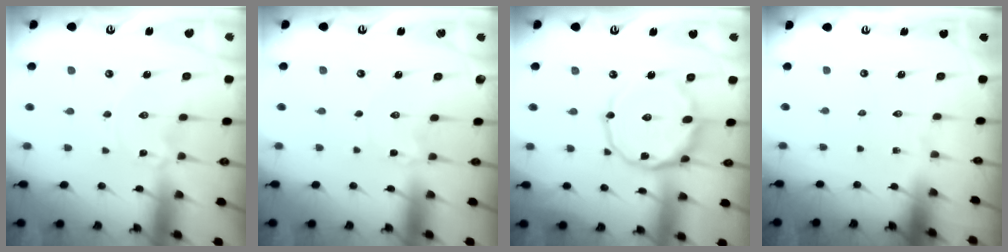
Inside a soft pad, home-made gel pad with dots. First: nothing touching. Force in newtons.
{"total": 0.8, "press": 0.8, "slide": 0.1}
{"total": 15.9, "press": 15.8, "slide": 1.1}
{"total": 0.0}